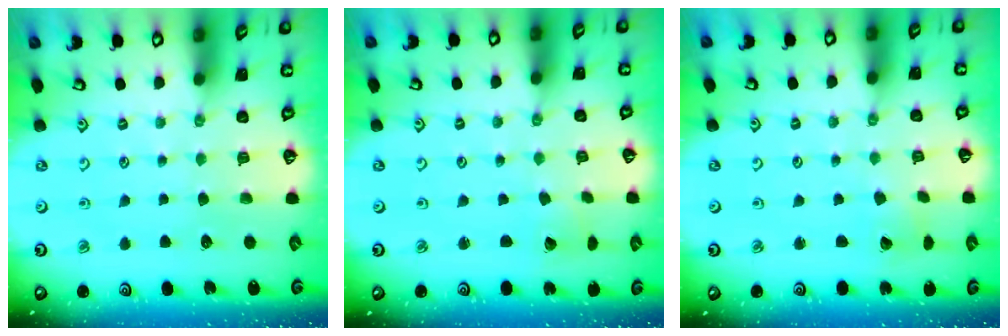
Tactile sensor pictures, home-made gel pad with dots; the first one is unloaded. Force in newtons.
{"total": 2.5, "press": 2.5, "slide": 0.1}
{"total": 2.6, "press": 2.6, "slide": 0.3}